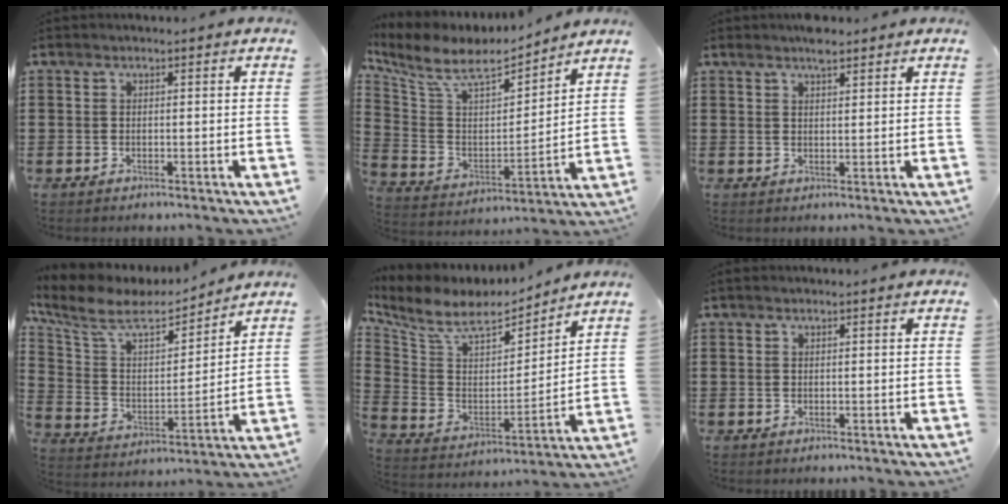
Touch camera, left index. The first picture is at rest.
{"total": 7.9, "force": [6.3, 2.9, 3.7], "torque": [-0.105, -0.038, 0.104]}
{"total": 3.4, "force": [2.7, 0.8, 1.9], "torque": [-0.041, 0.005, 0.049]}
{"total": 9.2, "force": [7.4, 3.1, 4.5], "torque": [-0.122, -0.042, 0.125]}
{"total": 8.4, "force": [7.1, 3.2, 3.3], "torque": [-0.102, -0.044, 0.120]}
{"total": 0.5, "force": [0.4, 0.2, 0.2], "torque": [-0.005, 0.003, 0.007]}